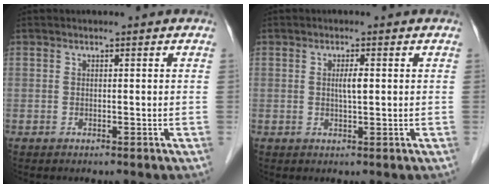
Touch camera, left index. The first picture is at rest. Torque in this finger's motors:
{"motor_torque": [0.70, 0.33, 0.08, 0.05]}